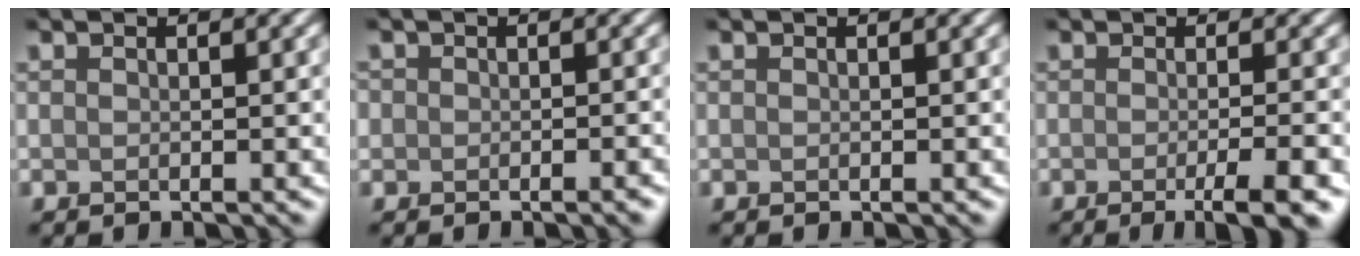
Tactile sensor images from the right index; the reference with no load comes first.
{"total": 1.5, "force": [-0.5, 1.2, 0.7], "torque": [0.002, -0.003, -0.007]}
{"total": 0.0}
{"total": 4.6, "force": [-1.8, 1.0, 4.1], "torque": [-0.049, -0.006, -0.027]}